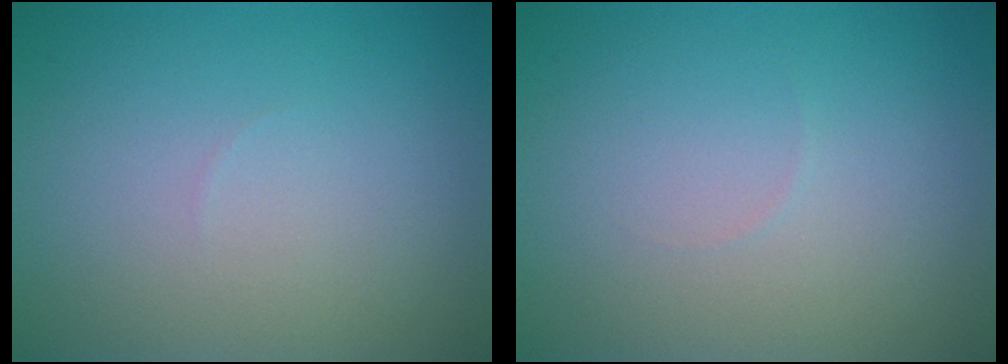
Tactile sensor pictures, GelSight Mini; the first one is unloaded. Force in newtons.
{"total": 0.0}